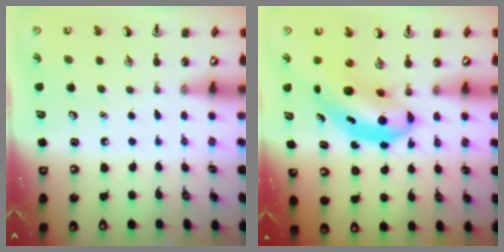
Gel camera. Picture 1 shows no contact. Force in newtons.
{"total": 7.6, "press": 7.5, "slide": 1.4}